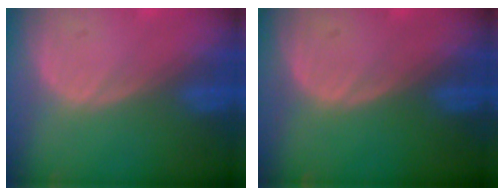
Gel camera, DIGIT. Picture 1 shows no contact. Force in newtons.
{"total": 0.0}